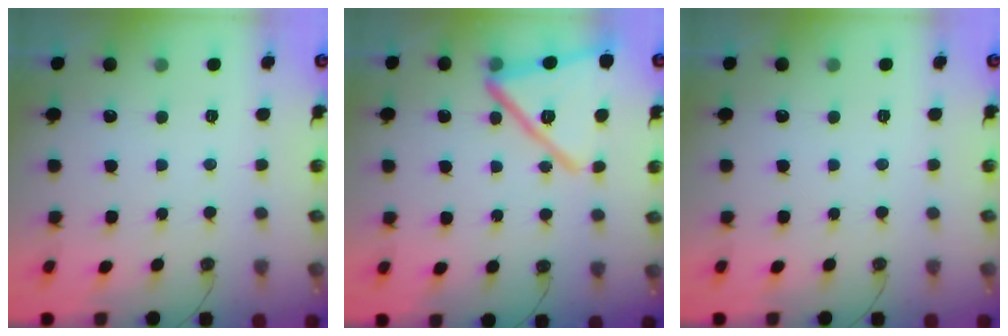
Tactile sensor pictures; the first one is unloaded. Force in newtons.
{"total": 18.6, "press": 17.4, "slide": 6.6}
{"total": 0.0}